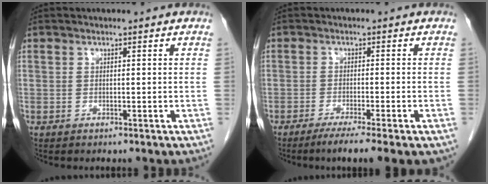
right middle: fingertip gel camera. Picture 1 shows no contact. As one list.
[{"total": 7.5, "force": [-5.1, 0.3, 5.5], "torque": [-0.074, -0.017, -0.073]}]